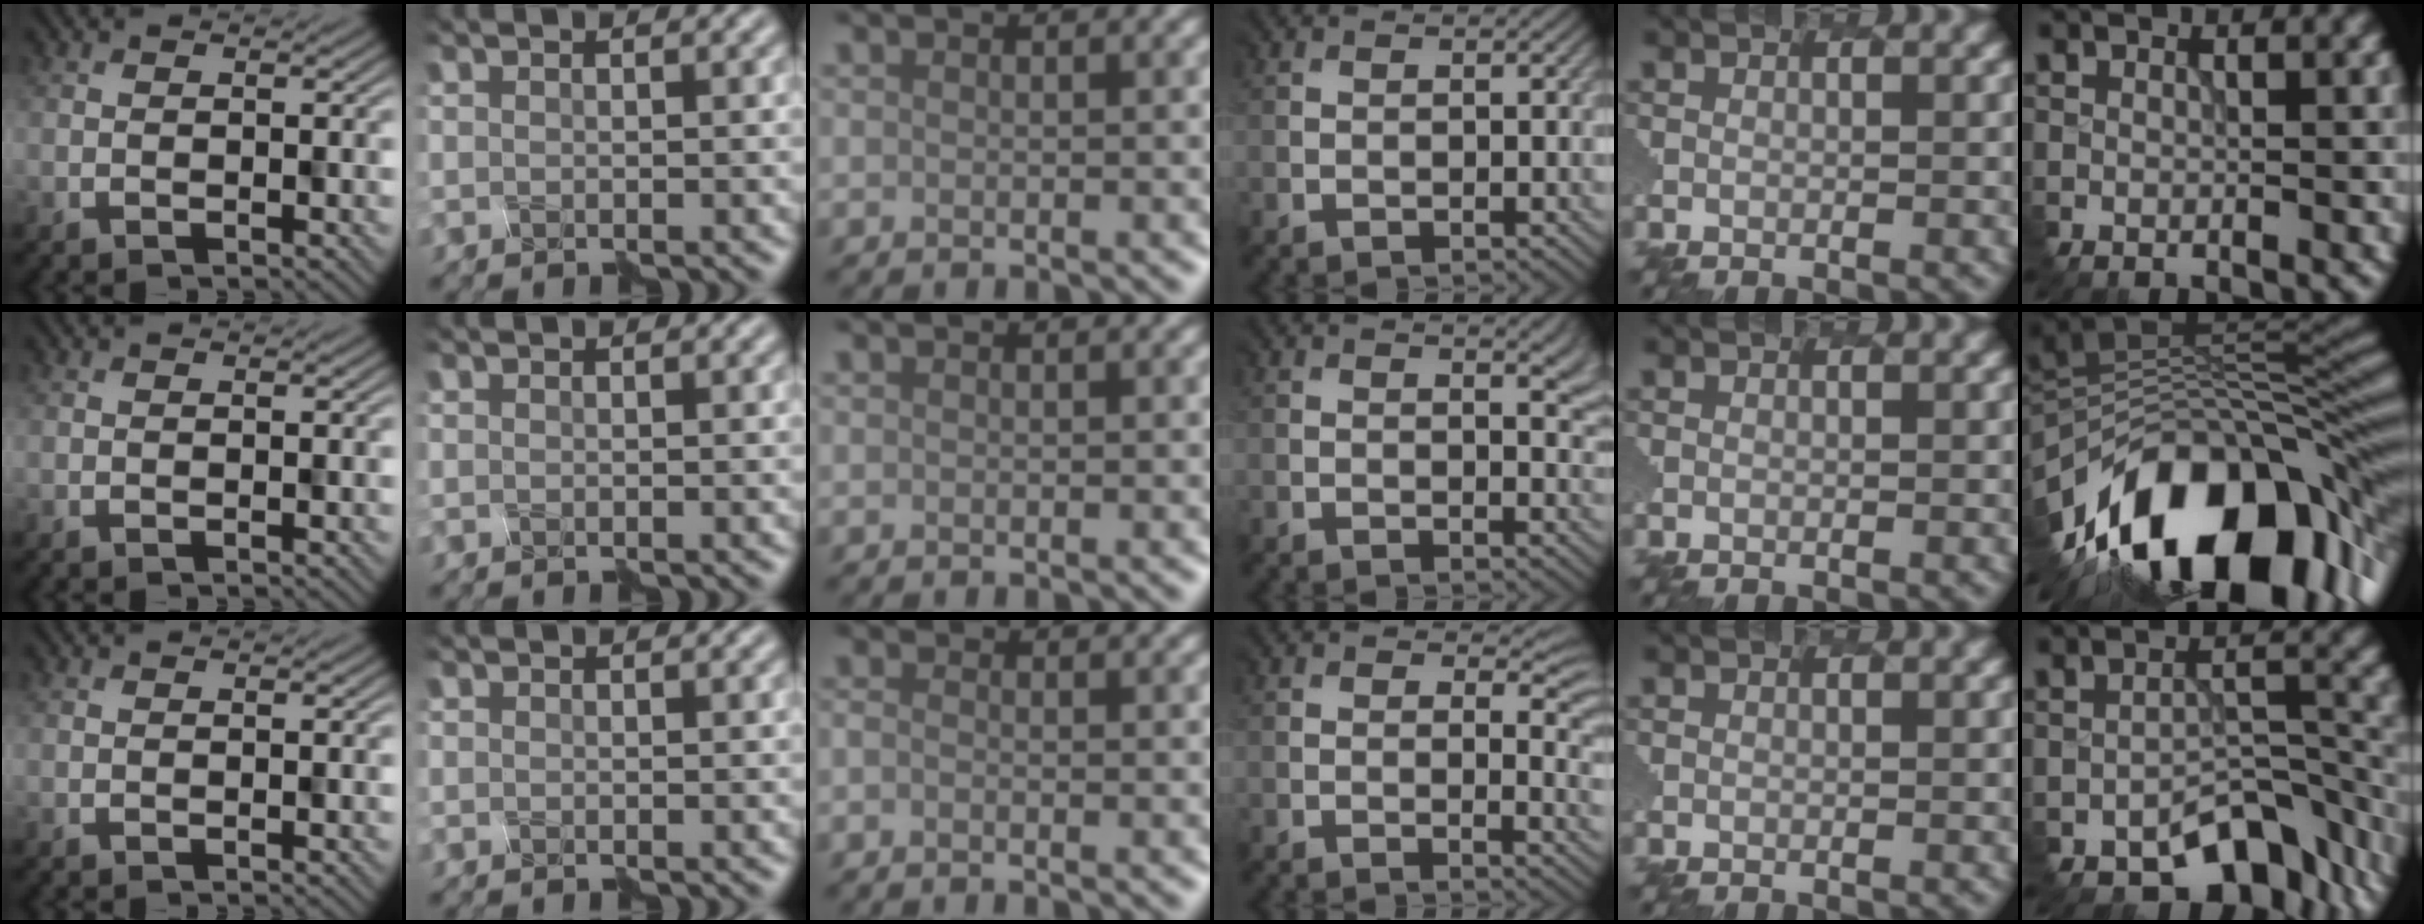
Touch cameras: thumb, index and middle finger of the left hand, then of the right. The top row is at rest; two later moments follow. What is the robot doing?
{"motion": "disassemble", "object": "spray bottle"}